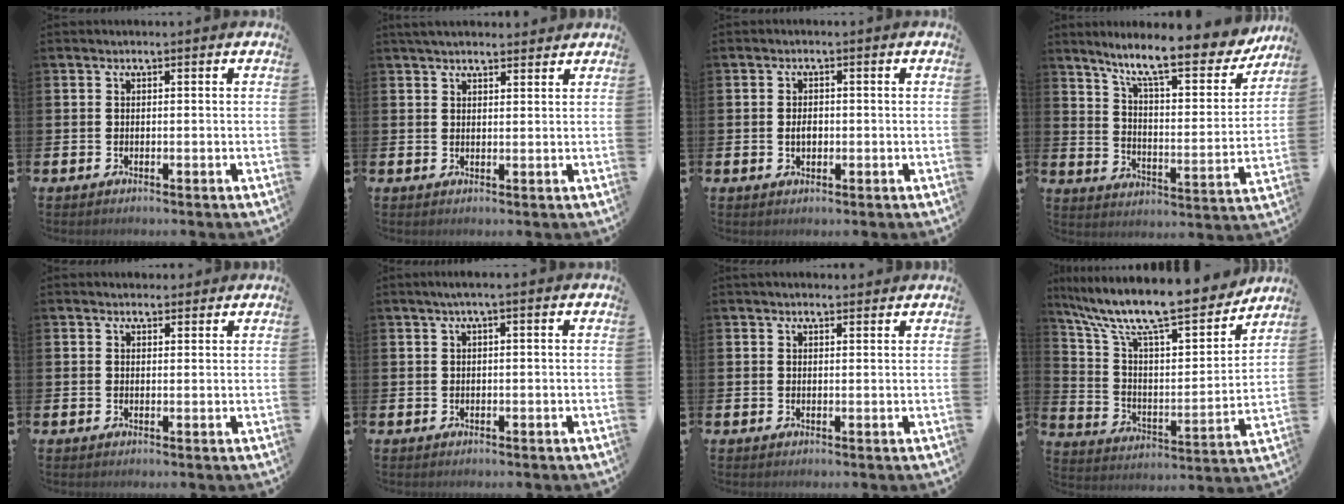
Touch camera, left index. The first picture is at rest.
{"total": 3.3, "force": [3.1, 0.7, 0.8], "torque": [-0.021, -0.006, 0.057]}
{"total": 2.0, "force": [-0.1, 1.3, 1.5], "torque": [-0.020, 0.003, -0.006]}
{"total": 10.8, "force": [8.9, 2.0, 5.6], "torque": [-0.123, -0.058, 0.146]}
{"total": 1.7, "force": [1.6, 0.7, 0.0], "torque": [0.007, -0.001, 0.028]}
{"total": 1.3, "force": [0.4, 0.0, 1.3], "torque": [-0.029, 0.005, 0.007]}
{"total": 1.4, "force": [1.3, 0.3, 0.3], "torque": [0.003, -0.004, 0.022]}
{"total": 13.1, "force": [11.4, 2.6, 5.9], "torque": [-0.150, -0.078, 0.193]}